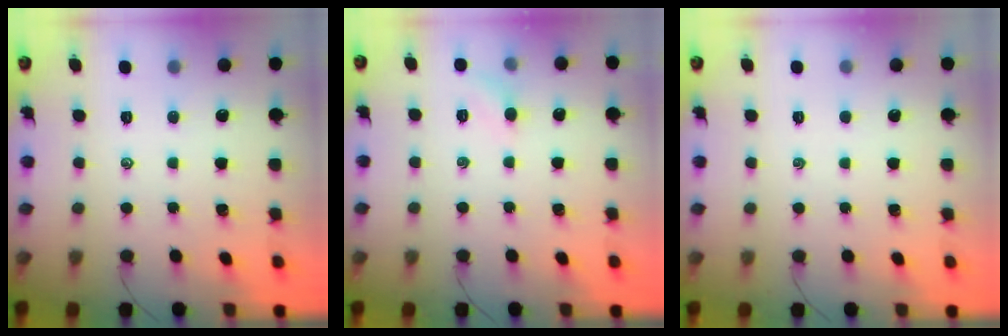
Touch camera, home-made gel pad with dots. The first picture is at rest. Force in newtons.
{"total": 4.5, "press": 4.2, "slide": 1.6}
{"total": 0.0}